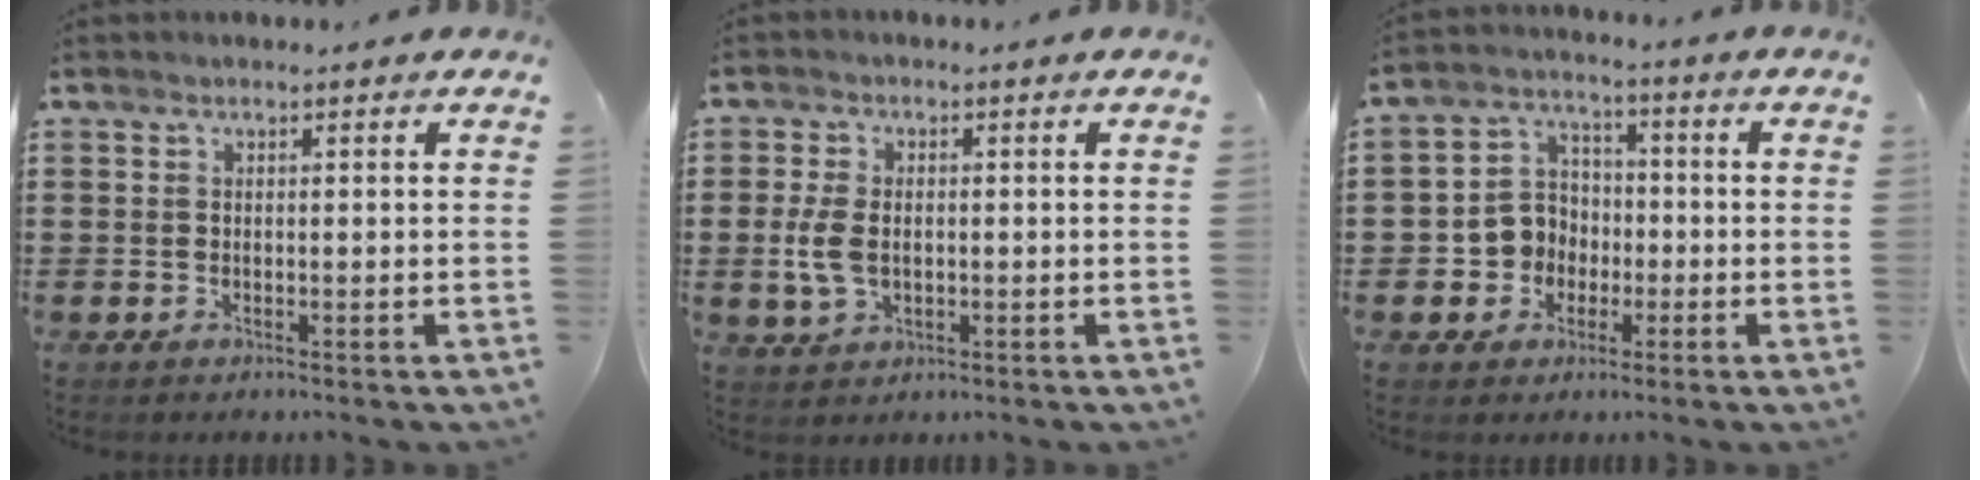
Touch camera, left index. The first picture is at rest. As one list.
[{"total": 4.6, "force": [-0.3, 2.8, 3.6], "torque": [-0.090, 0.000, -0.011]}, {"total": 6.3, "force": [-1.5, 5.8, 1.6], "torque": [-0.063, 0.011, -0.033]}]